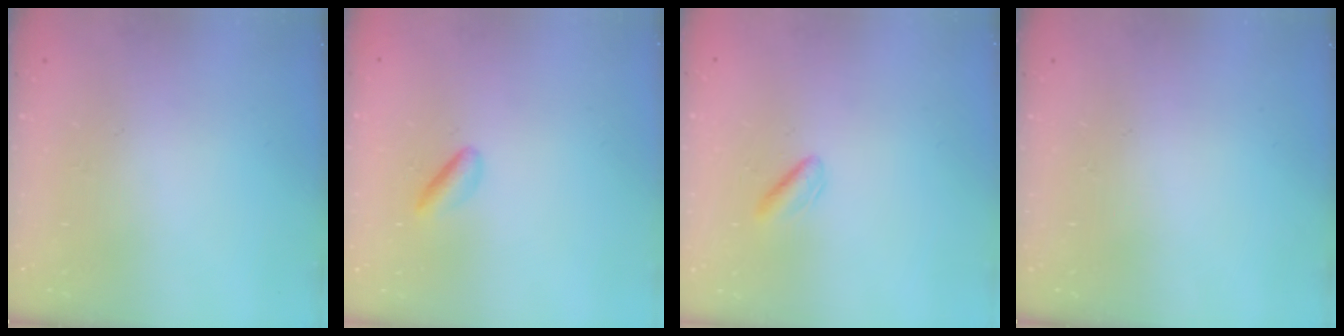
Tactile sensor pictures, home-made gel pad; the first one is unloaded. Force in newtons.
{"total": 2.9, "press": 2.6, "slide": 1.2}
{"total": 1.1, "press": 0.8, "slide": 0.8}
{"total": 0.0}